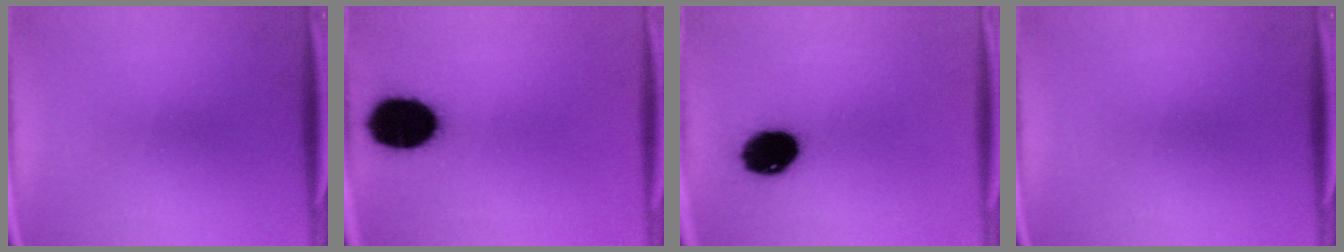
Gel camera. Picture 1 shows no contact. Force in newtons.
{"total": 16.1}
{"total": 12.3}
{"total": 0.0}